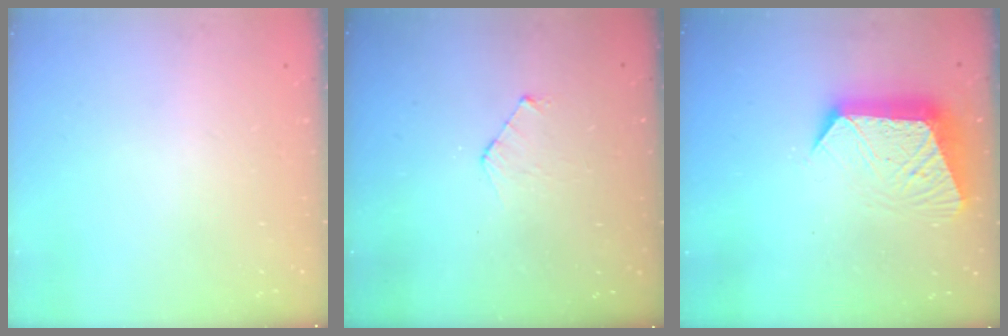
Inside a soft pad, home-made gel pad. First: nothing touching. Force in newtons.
{"total": 4.0, "press": 4.0, "slide": 0.4}
{"total": 12.3, "press": 12.2, "slide": 1.3}